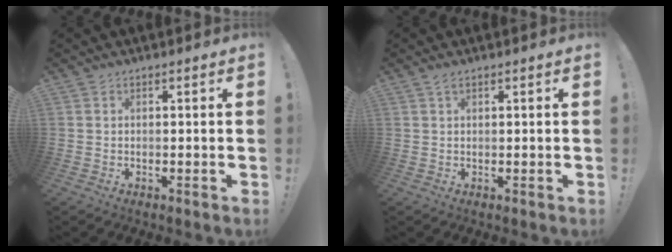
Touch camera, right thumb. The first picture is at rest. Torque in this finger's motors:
{"motor_torque": [-0.01, 0.09, -0.07, 0.13, -0.01]}